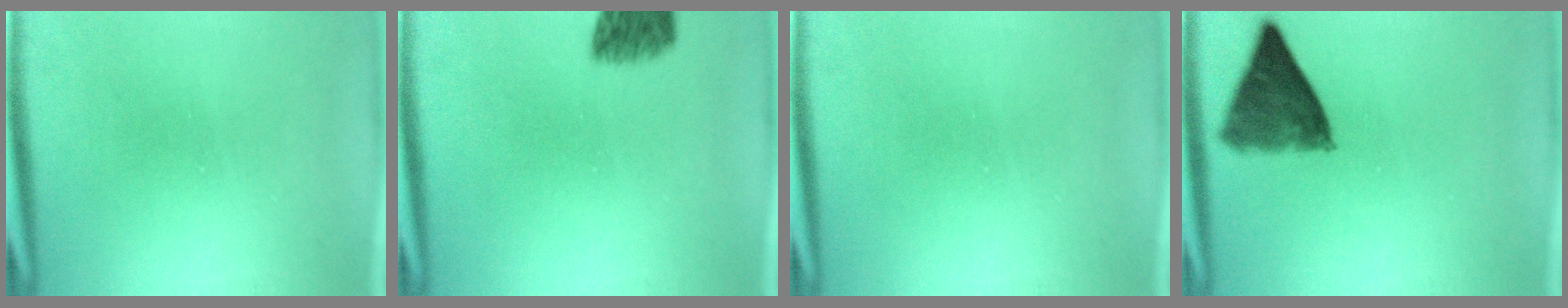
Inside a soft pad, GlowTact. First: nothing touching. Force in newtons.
{"total": 6.0}
{"total": 0.0}
{"total": 8.1}